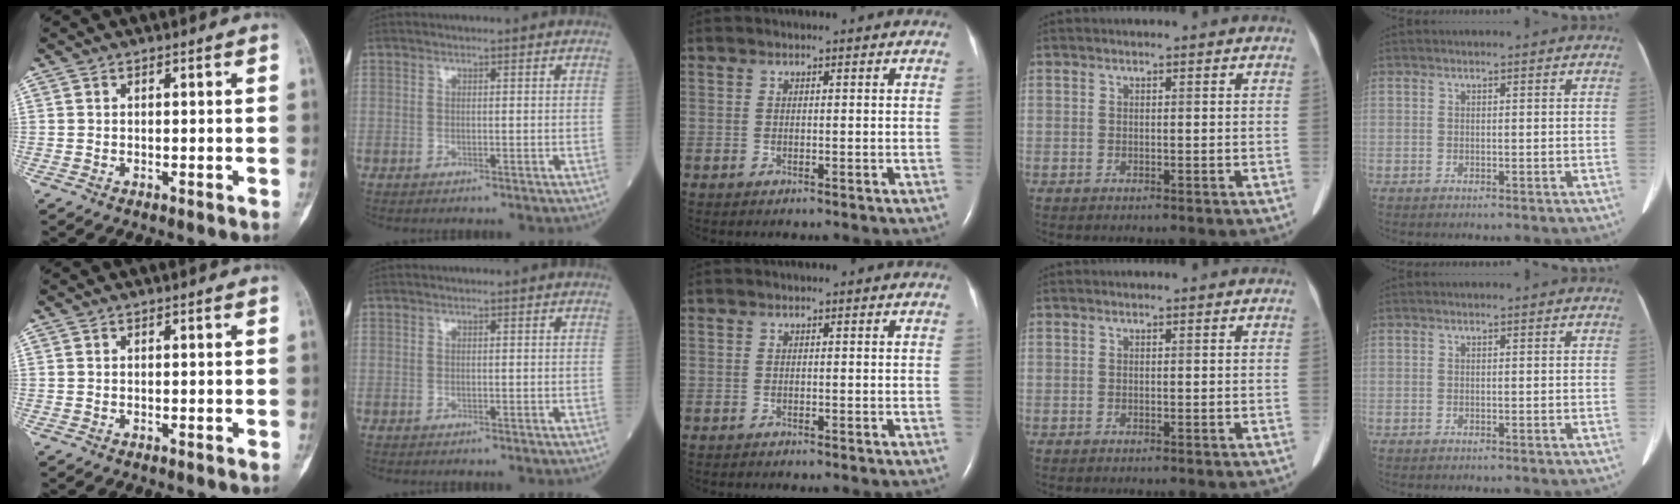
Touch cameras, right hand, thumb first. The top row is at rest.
{}